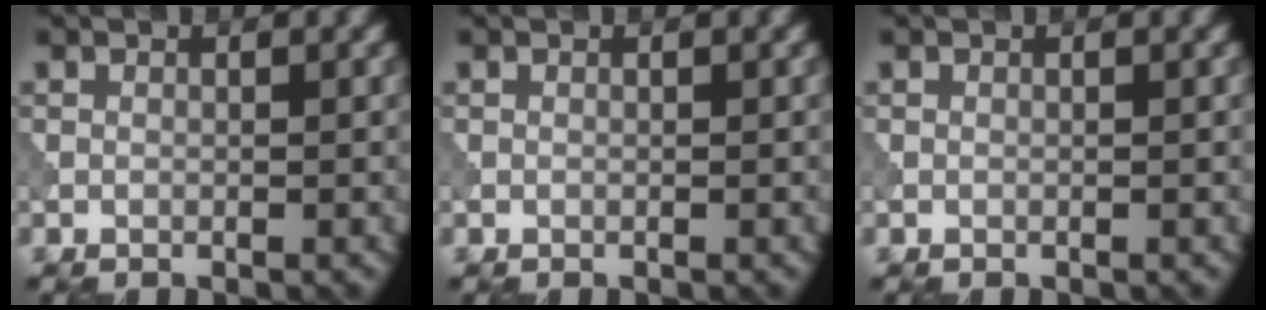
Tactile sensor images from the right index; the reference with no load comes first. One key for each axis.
{"total": 0.0}
{"total": 0.0}